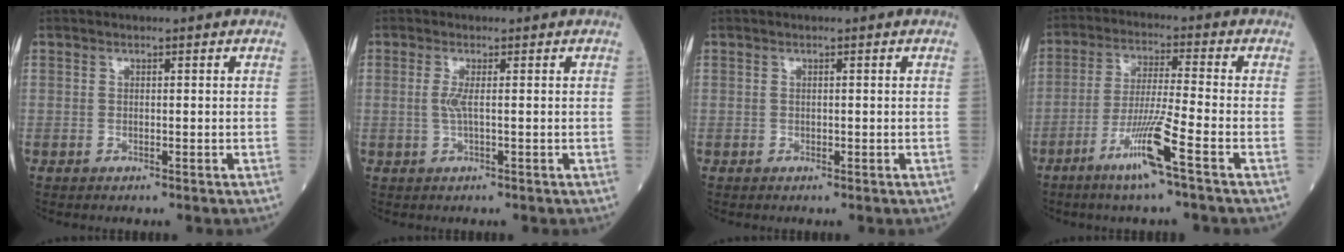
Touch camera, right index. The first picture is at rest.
{"total": 1.8, "force": [0.1, -0.1, 1.8], "torque": [-0.047, -0.002, 0.000]}
{"total": 0.0}
{"total": 8.9, "force": [-4.8, -1.1, 7.4], "torque": [-0.141, -0.016, -0.096]}